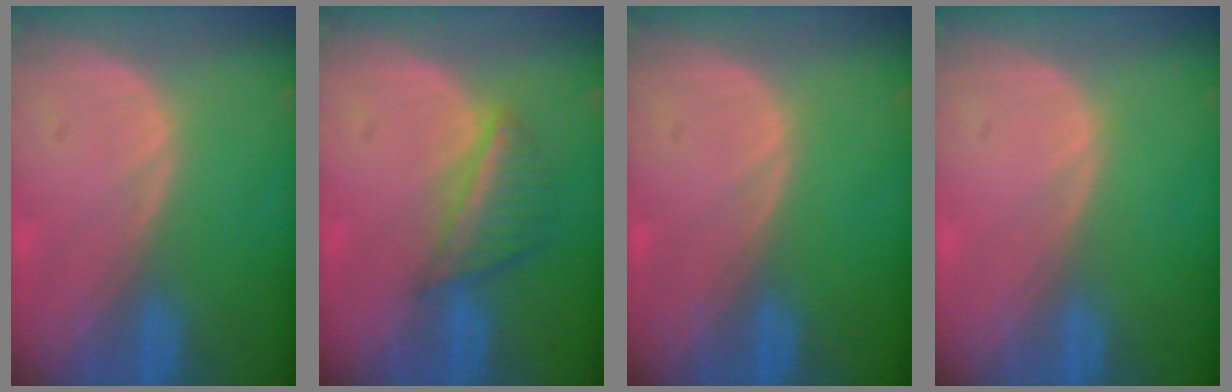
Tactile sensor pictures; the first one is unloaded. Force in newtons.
{"total": 5.6, "press": 5.3, "slide": 1.7}
{"total": 0.0}
{"total": 0.0}